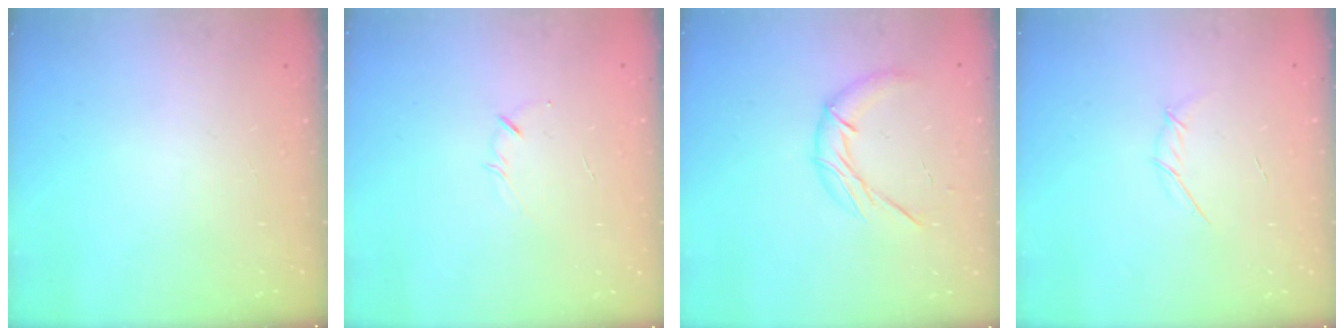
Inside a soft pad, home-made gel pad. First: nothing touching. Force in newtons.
{"total": 2.4, "press": 2.3, "slide": 0.5}
{"total": 9.8, "press": 9.8, "slide": 0.3}
{"total": 3.6, "press": 3.5, "slide": 0.9}